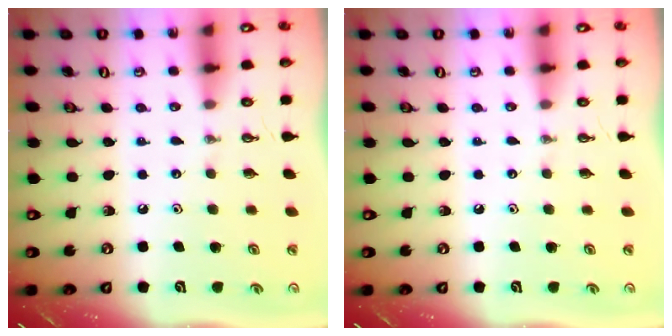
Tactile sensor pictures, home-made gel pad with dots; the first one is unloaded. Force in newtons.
{"total": 0.0}